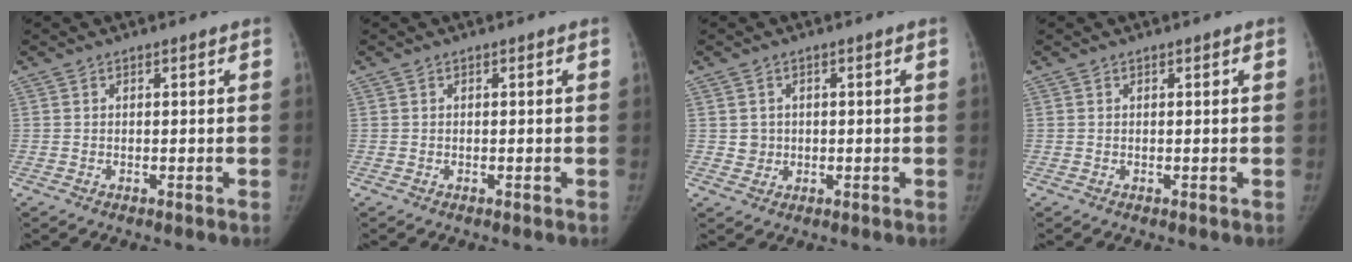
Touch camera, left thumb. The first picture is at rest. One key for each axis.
{"total": 0.0}
{"total": 2.2, "fx": 0.2, "fy": 2.2, "fz": 0.4, "tx": 0.010, "ty": 0.002, "tz": 0.006}
{"total": 0.0}